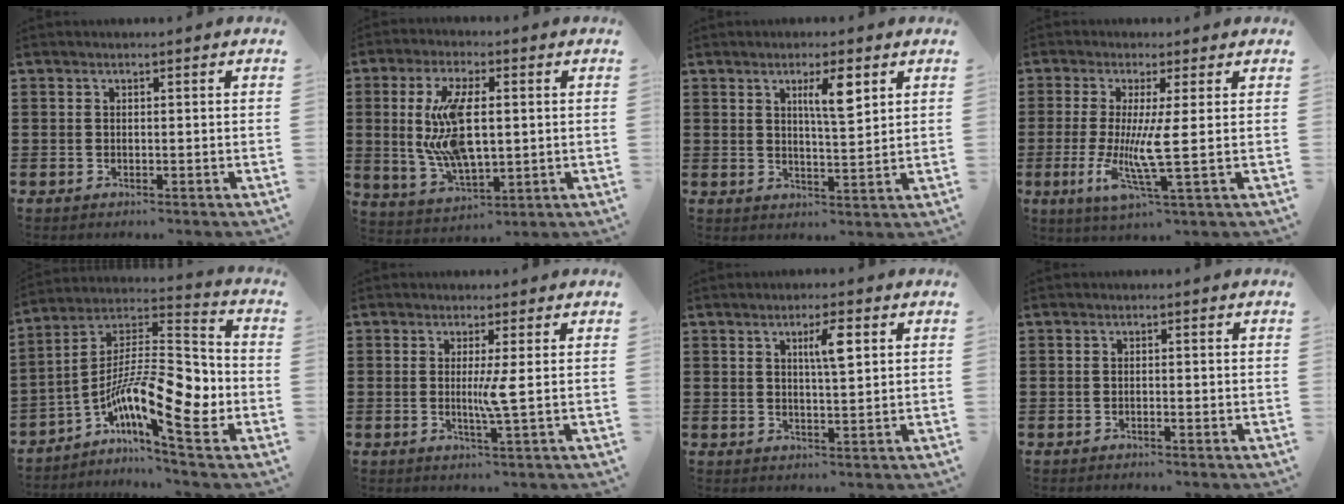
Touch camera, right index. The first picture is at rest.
{"total": 11.1, "force": [0.9, 4.9, 10.0], "torque": [-0.218, -0.003, 0.011]}
{"total": 5.5, "force": [2.6, 1.1, 4.7], "torque": [-0.084, 0.002, 0.037]}
{"total": 7.3, "force": [-0.3, -0.1, 7.2], "torque": [-0.155, -0.024, -0.011]}
{"total": 14.0, "force": [-5.7, 3.4, 12.3], "torque": [-0.247, -0.015, -0.106]}
{"total": 3.4, "force": [0.1, -0.7, 3.3], "torque": [-0.060, -0.013, -0.001]}
{"total": 4.3, "force": [1.6, 0.8, 4.0], "torque": [-0.066, 0.002, 0.019]}
{"total": 0.6, "force": [-0.3, 0.0, 0.5], "torque": [-0.010, -0.003, -0.005]}